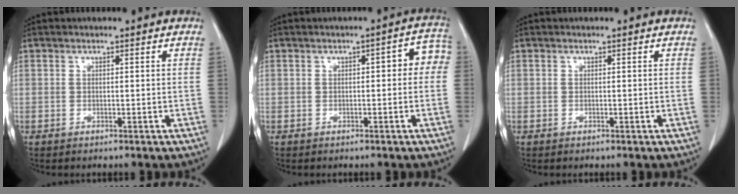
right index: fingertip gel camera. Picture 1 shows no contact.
{"total": 4.5, "force": [0.2, 1.8, 4.1], "torque": [-0.044, 0.030, -0.002]}
{"total": 0.0}